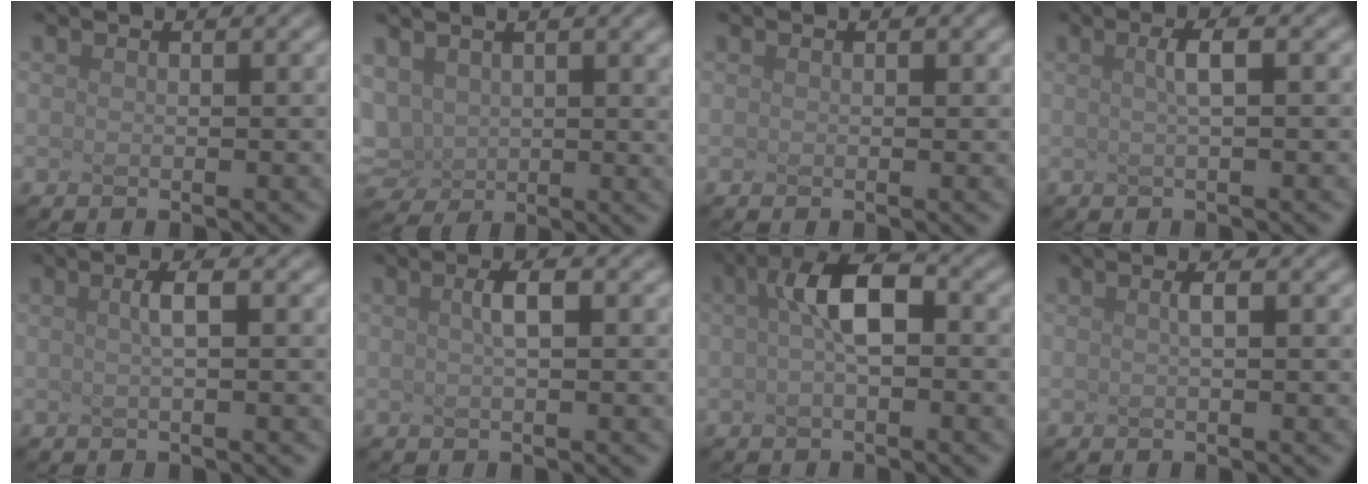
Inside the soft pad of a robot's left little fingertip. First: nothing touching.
{"total": 2.3, "force": [0.8, 1.6, 1.4], "torque": [-0.086, -0.010, 0.065]}
{"total": 0.0}
{"total": 1.5, "force": [-1.0, -0.6, 0.9], "torque": [-0.040, -0.002, 0.016]}
{"total": 1.5, "force": [-1.1, -0.6, 0.7], "torque": [-0.038, -0.002, 0.014]}
{"total": 1.4, "force": [-1.0, -0.6, 0.8], "torque": [-0.038, -0.001, 0.017]}
{"total": 2.8, "force": [-0.9, 0.1, 2.6], "torque": [-0.078, 0.005, 0.017]}
{"total": 1.3, "force": [-1.1, -0.7, 0.0], "torque": [-0.025, -0.004, 0.013]}